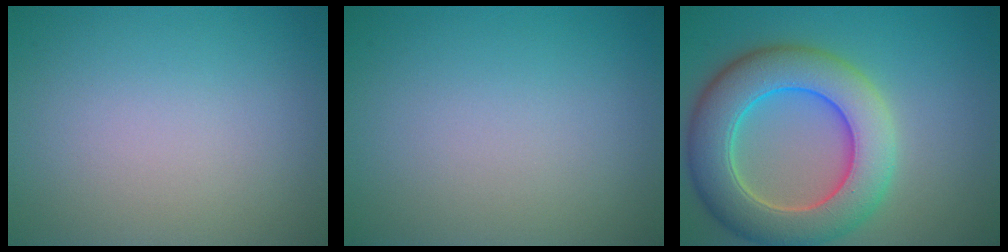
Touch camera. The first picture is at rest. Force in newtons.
{"total": 0.0}
{"total": 9.3, "press": 9.3, "slide": 0.8}